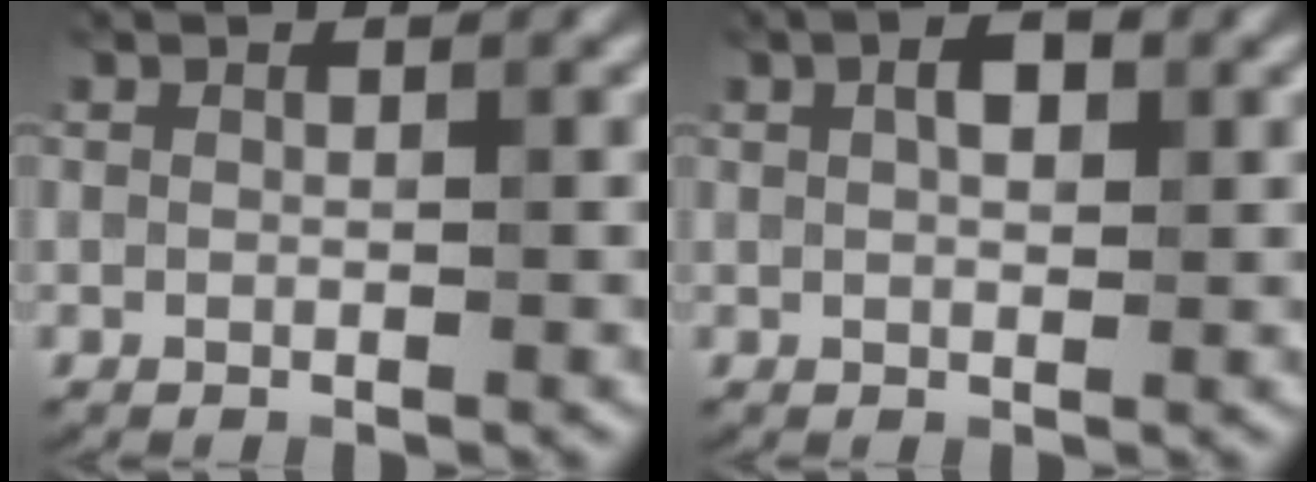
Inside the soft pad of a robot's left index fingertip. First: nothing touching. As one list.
[{"total": 1.6, "force": [0.3, 0.9, 1.3], "torque": [-0.025, 0.006, 0.010]}]